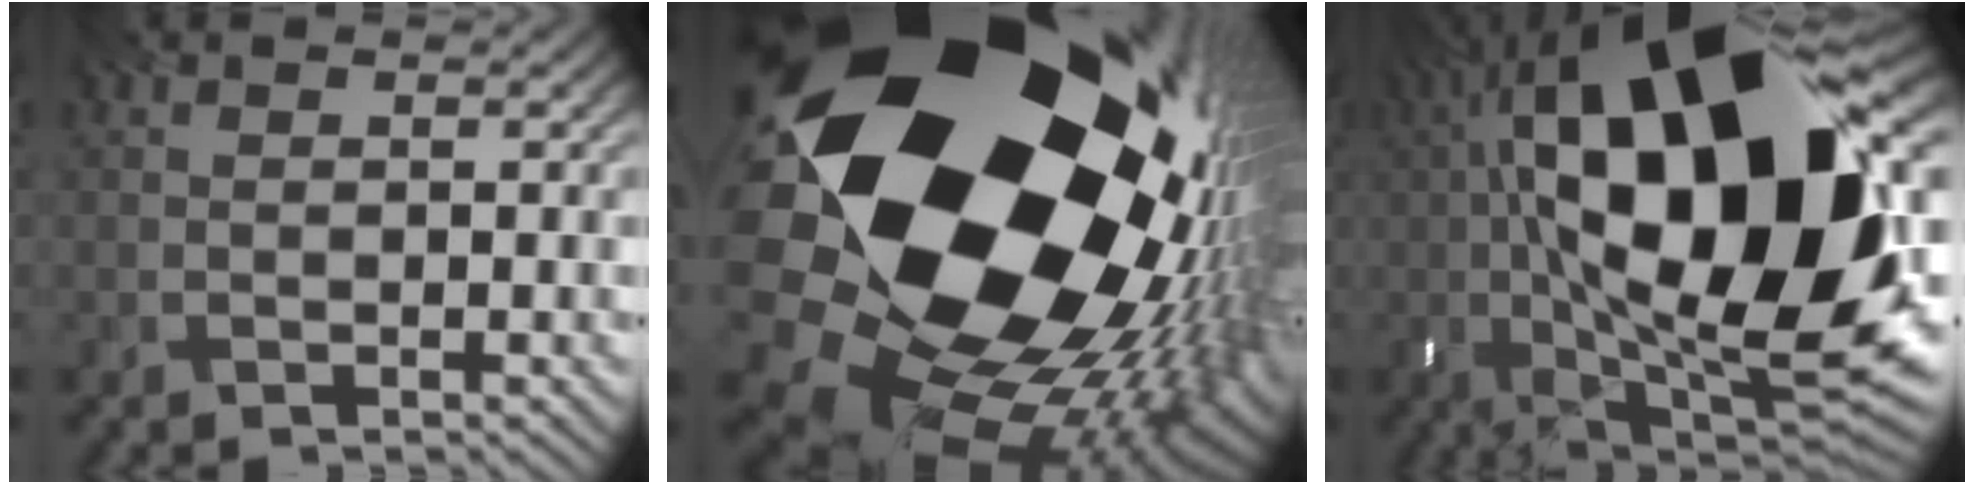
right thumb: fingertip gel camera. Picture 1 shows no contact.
{"total": 24.0, "force": [3.4, 18.5, 15.0], "torque": [-0.258, -0.085, 0.059]}
{"total": 22.3, "force": [2.8, 9.2, 20.1], "torque": [-0.371, 0.030, 0.032]}